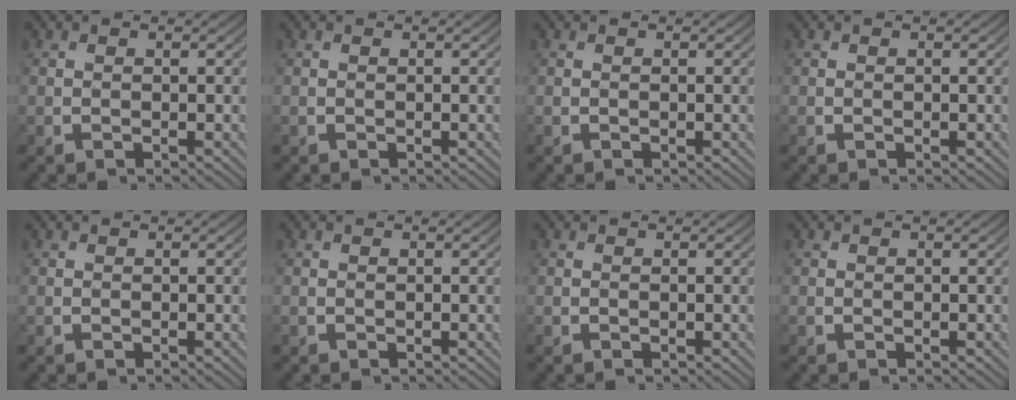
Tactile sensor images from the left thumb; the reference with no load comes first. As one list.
[{"total": 0.0}, {"total": 0.0}, {"total": 0.0}, {"total": 0.0}, {"total": 0.0}, {"total": 0.0}, {"total": 0.0}]